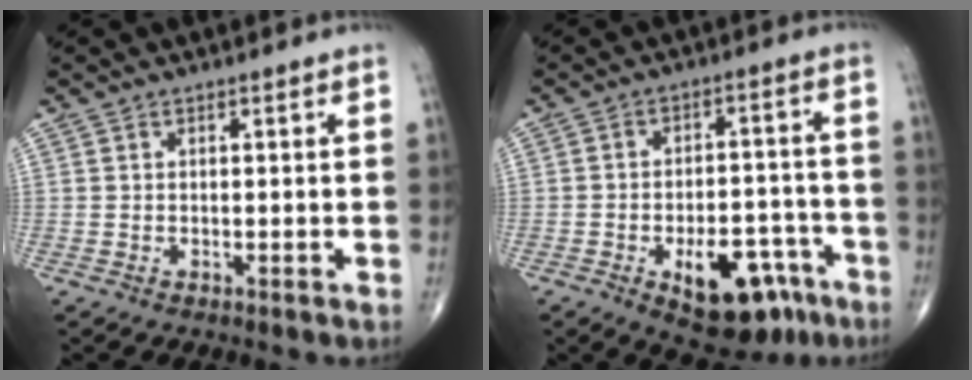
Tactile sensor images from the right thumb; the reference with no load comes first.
{"total": 15.0, "force": [-7.6, 7.6, 10.5], "torque": [-0.118, 0.045, -0.096]}